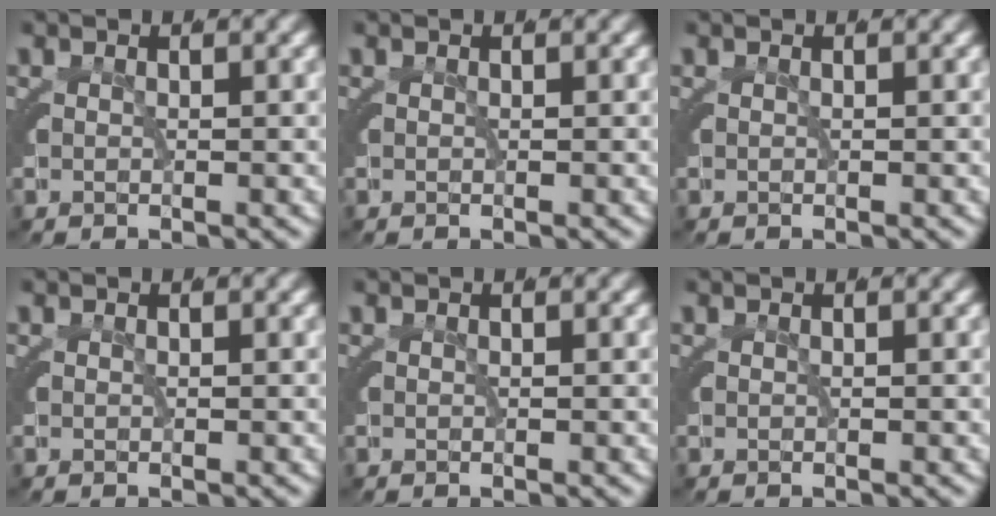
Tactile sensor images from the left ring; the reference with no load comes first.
{"total": 0.0}
{"total": 0.0}
{"total": 0.0}
{"total": 0.0}
{"total": 0.0}